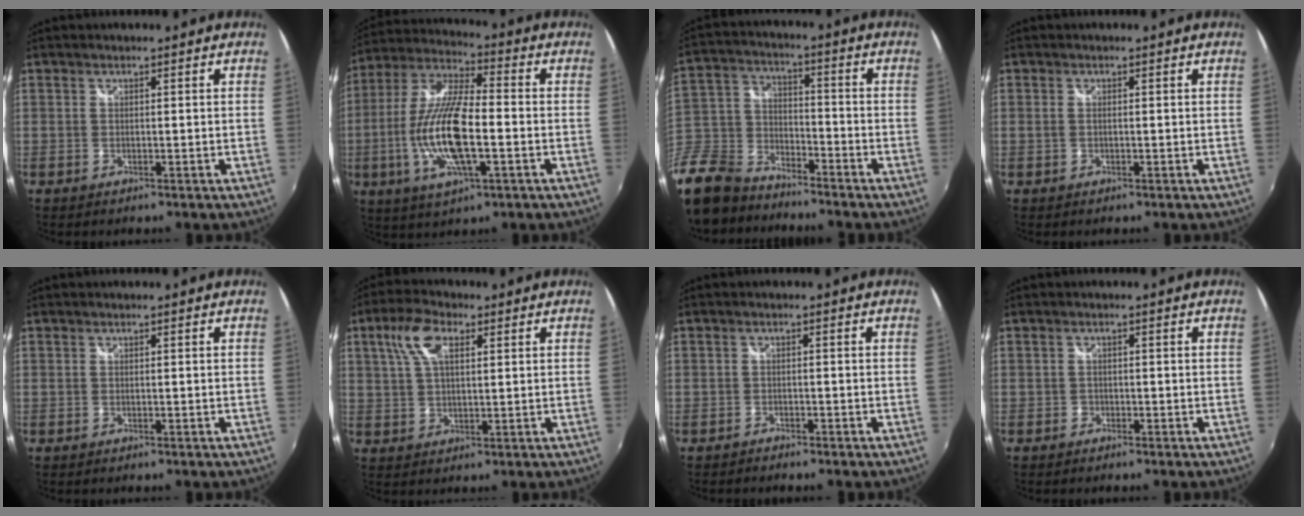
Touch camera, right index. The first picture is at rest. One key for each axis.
{"total": 16.8, "fx": -3.5, "fy": 5.2, "fz": 15.6, "tx": -0.317, "ty": -0.008, "tz": -0.068}
{"total": 19.0, "fx": -13.9, "fy": 10.4, "fz": 7.6, "tx": -0.219, "ty": 0.003, "tz": -0.257}
{"total": 0.8, "fx": 0.0, "fy": 0.4, "fz": 0.7, "tx": -0.017, "ty": -0.002, "tz": -0.002}
{"total": 0.0}
{"total": 7.8, "fx": 3.2, "fy": 3.6, "fz": 6.2, "tx": -0.125, "ty": 0.019, "tz": 0.059}
{"total": 1.6, "fx": -1.5, "fy": 0.5, "fz": 0.3, "tx": -0.016, "ty": -0.004, "tz": -0.028}
{"total": 1.1, "fx": -0.8, "fy": 0.7, "fz": 0.1, "tx": -0.007, "ty": 0.000, "tz": -0.016}